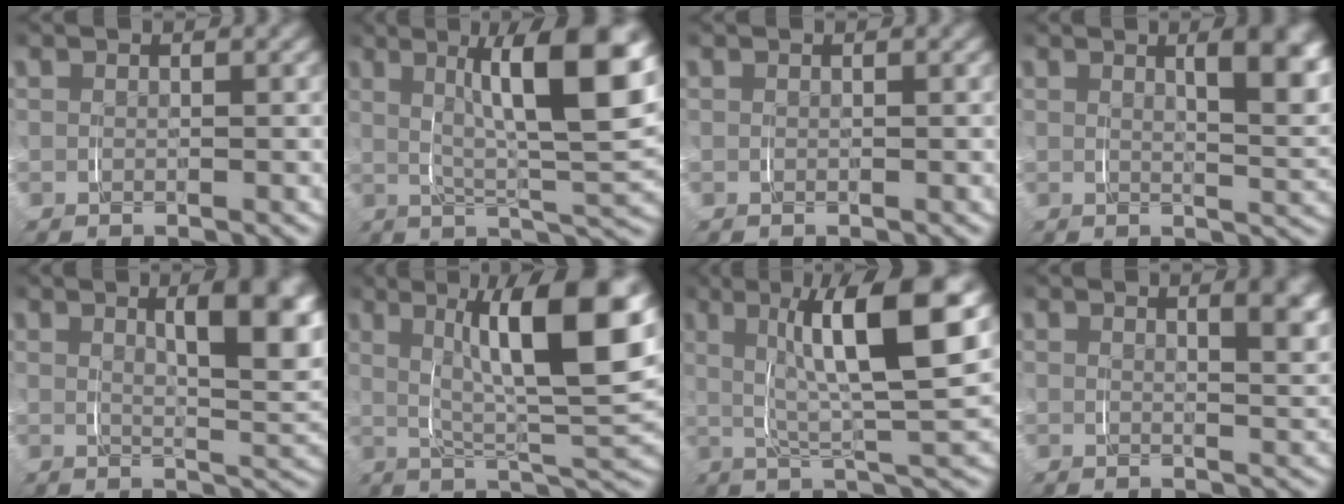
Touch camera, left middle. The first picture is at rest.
{"total": 9.0, "force": [3.4, 0.9, 8.2], "torque": [-0.095, 0.022, 0.047]}
{"total": 0.0}
{"total": 5.7, "force": [2.5, 1.1, 5.0], "torque": [-0.038, 0.009, 0.038]}
{"total": 7.0, "force": [2.9, 1.5, 6.2], "torque": [-0.051, 0.013, 0.043]}
{"total": 10.0, "force": [4.1, 1.0, 9.0], "torque": [-0.107, 0.027, 0.054]}
{"total": 8.0, "force": [3.4, -0.2, 7.2], "torque": [-0.080, 0.029, 0.040]}
{"total": 3.3, "force": [2.1, 0.2, 2.5], "torque": [-0.014, 0.006, 0.033]}